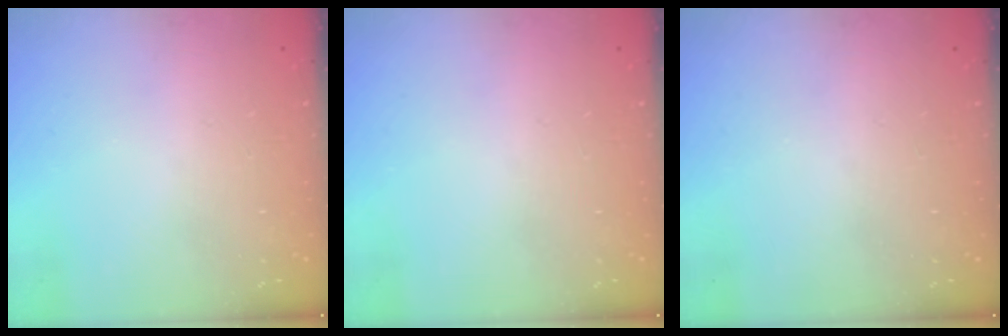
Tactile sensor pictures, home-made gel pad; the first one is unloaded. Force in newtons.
{"total": 0.0}
{"total": 0.0}